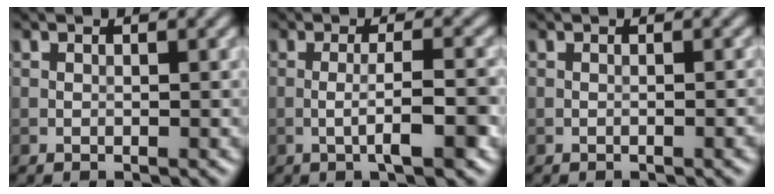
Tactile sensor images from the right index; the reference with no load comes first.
{"total": 4.2, "force": [-1.2, 0.5, 4.0], "torque": [-0.065, 0.005, -0.023]}
{"total": 1.0, "force": [-0.4, 0.2, 0.9], "torque": [-0.009, 0.001, -0.007]}